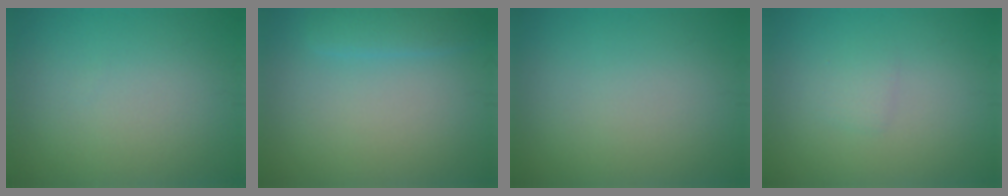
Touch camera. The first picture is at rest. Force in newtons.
{"total": 2.1, "press": 2.1, "slide": 0.1}
{"total": 0.0}
{"total": 1.0, "press": 1.0, "slide": 0.1}